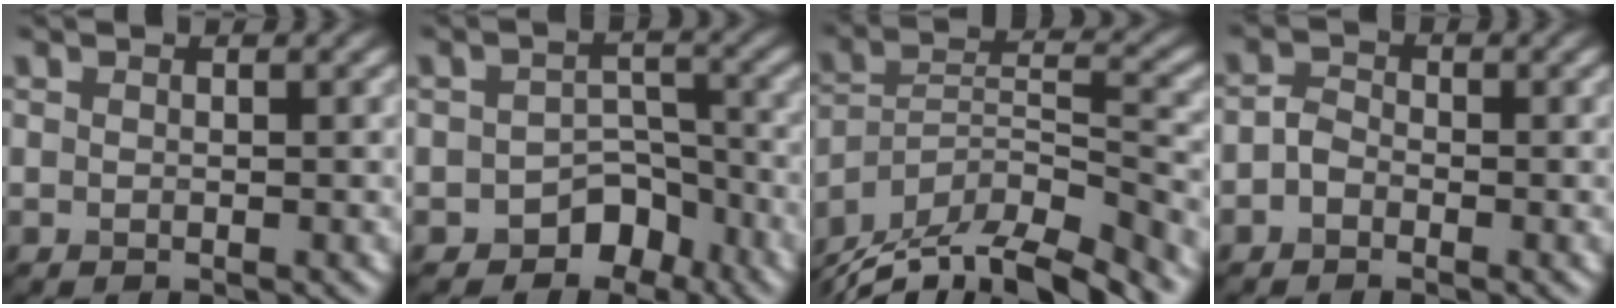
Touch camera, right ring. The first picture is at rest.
{"total": 4.0, "force": [-2.6, 2.6, 1.5], "torque": [-0.004, 0.009, -0.041]}
{"total": 12.3, "force": [-10.2, 3.1, 6.2], "torque": [-0.121, 0.020, -0.177]}
{"total": 1.4, "force": [-0.5, 1.0, 0.7], "torque": [-0.017, 0.007, -0.017]}